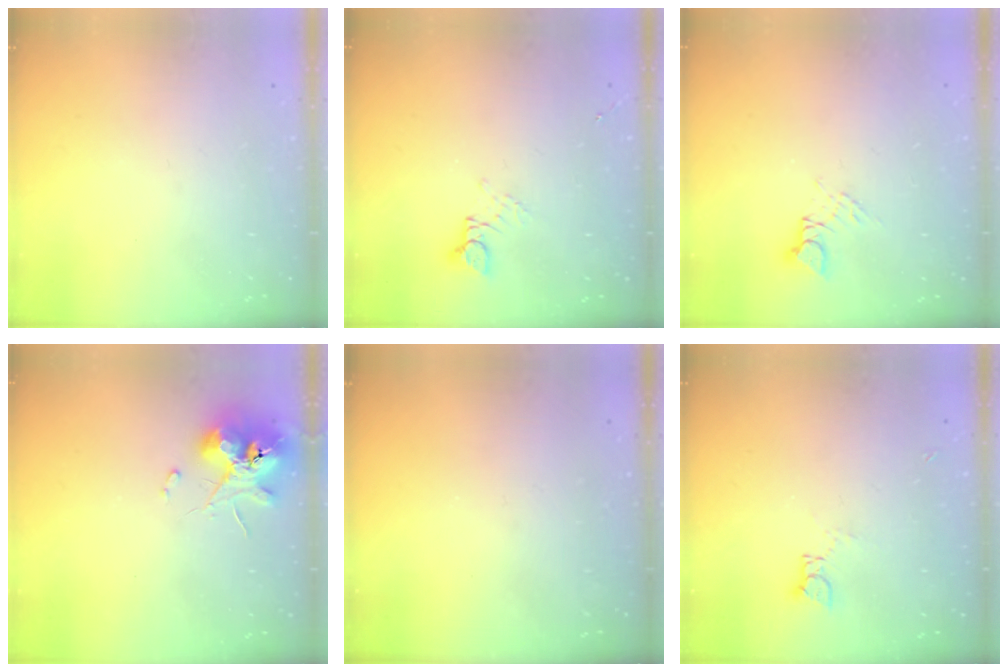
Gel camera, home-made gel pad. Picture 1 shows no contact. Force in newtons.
{"total": 2.4, "press": 2.4, "slide": 0.2}
{"total": 3.7, "press": 3.6, "slide": 0.5}
{"total": 11.3, "press": 11.2, "slide": 0.9}
{"total": 0.0}
{"total": 3.4, "press": 3.4, "slide": 0.3}